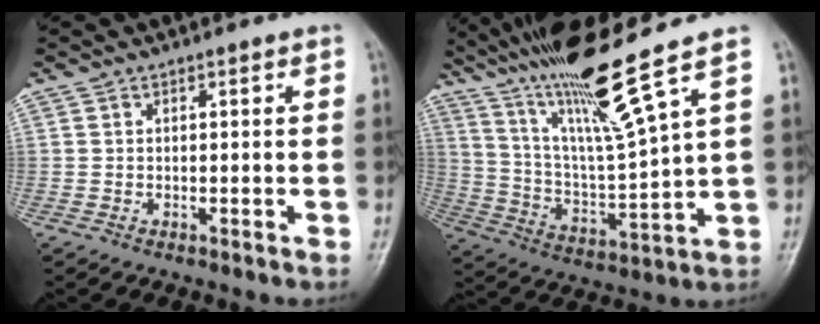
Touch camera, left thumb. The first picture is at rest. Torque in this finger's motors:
{"motor_torque": [1.82, 0.20, 1.47, -1.30, 0.40]}